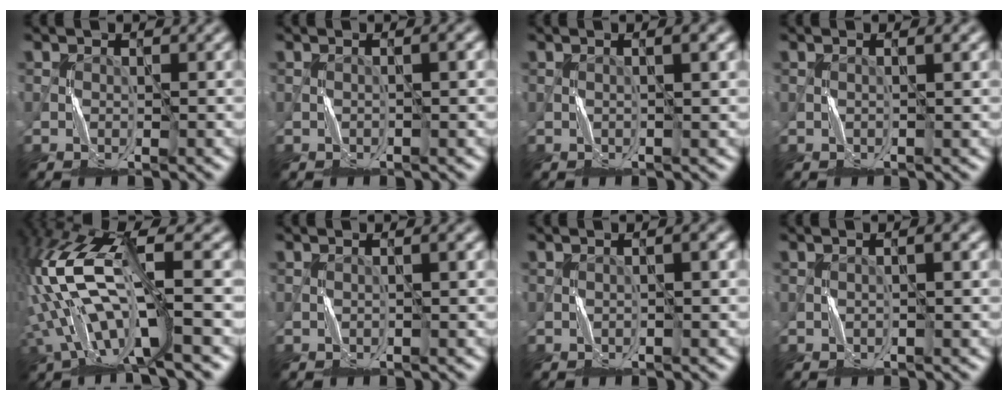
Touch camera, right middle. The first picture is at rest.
{"total": 0.9, "force": [0.3, -0.1, 0.9], "torque": [-0.011, 0.005, 0.002]}
{"total": 1.8, "force": [1.0, 0.2, 1.5], "torque": [-0.010, 0.002, 0.004]}
{"total": 0.8, "force": [0.5, -0.3, 0.5], "torque": [-0.007, 0.001, 0.004]}
{"total": 12.7, "force": [-1.1, 4.5, 11.9], "torque": [-0.260, 0.012, -0.023]}
{"total": 0.7, "force": [0.3, -0.2, 0.6], "torque": [-0.007, 0.004, 0.002]}
{"total": 1.1, "force": [0.4, 0.0, 1.1], "torque": [-0.015, 0.006, 0.002]}
{"total": 1.3, "force": [0.5, -0.1, 1.2], "torque": [-0.013, 0.002, 0.004]}